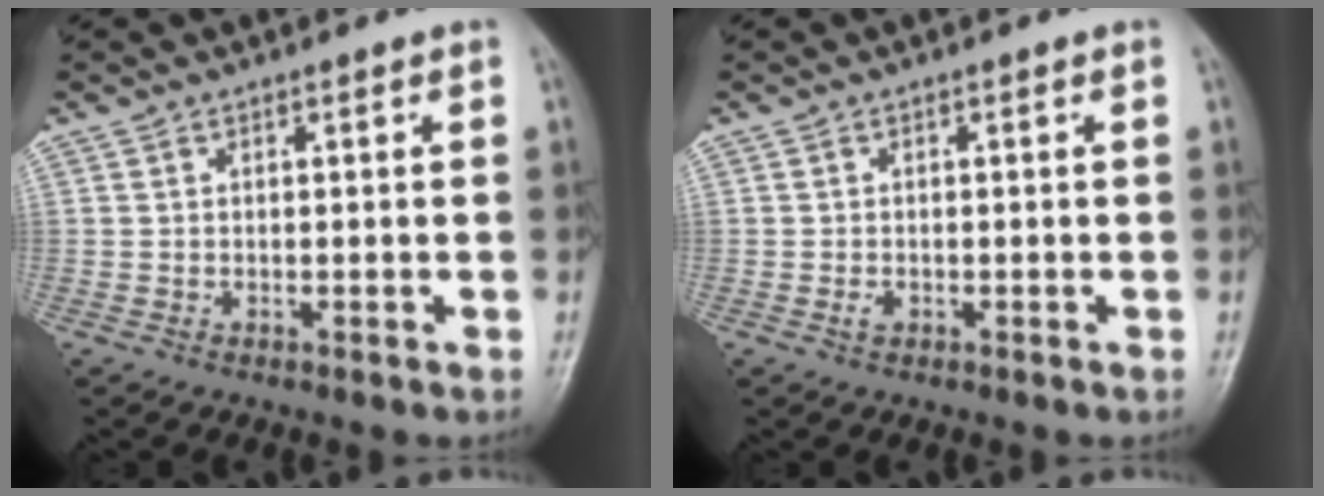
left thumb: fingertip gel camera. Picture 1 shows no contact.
{"total": 1.0, "force": [-0.4, 0.7, 0.6], "torque": [-0.011, -0.001, -0.006]}